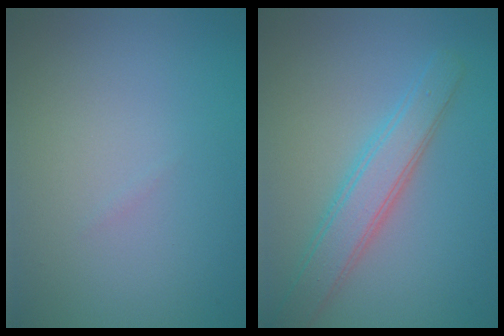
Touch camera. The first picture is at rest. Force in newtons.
{"total": 3.9, "press": 3.9, "slide": 0.1}